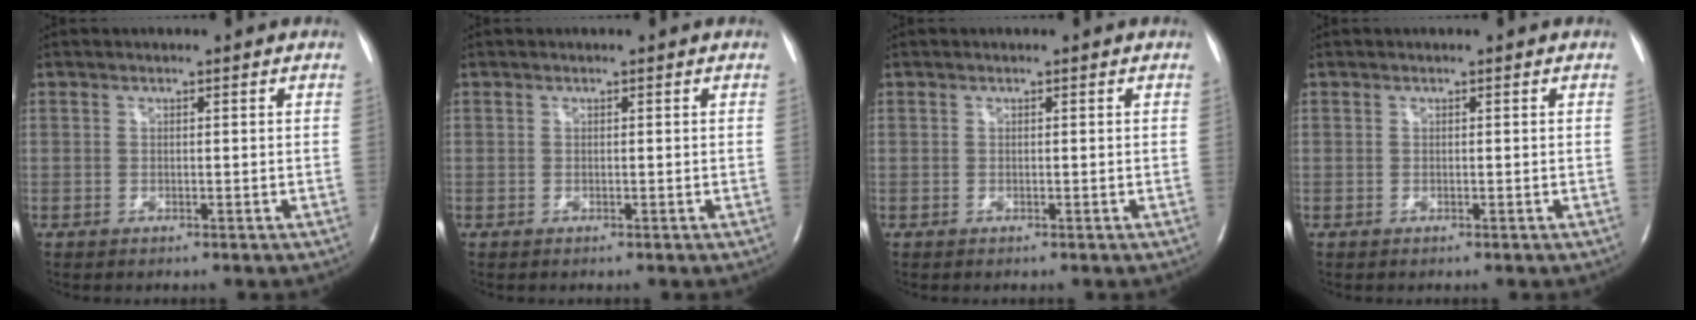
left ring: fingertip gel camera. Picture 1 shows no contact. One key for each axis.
{"total": 0.0}
{"total": 0.0}
{"total": 0.0}